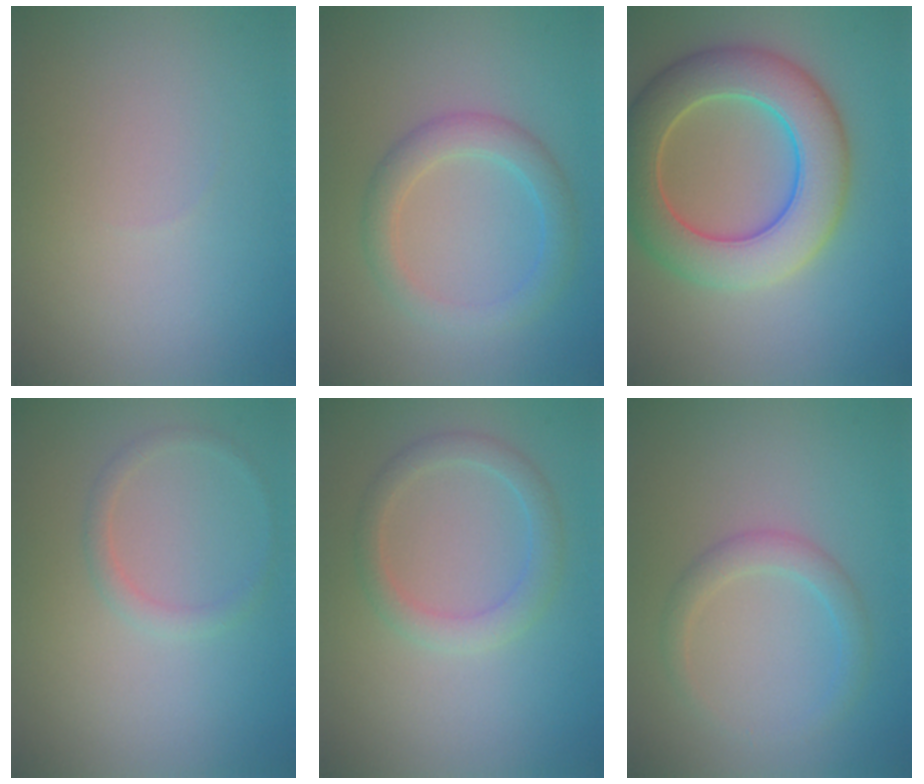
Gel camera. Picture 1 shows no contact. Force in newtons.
{"total": 3.2, "press": 3.2, "slide": 0.1}
{"total": 8.8, "press": 8.7, "slide": 0.7}
{"total": 1.3, "press": 1.3, "slide": 0.0}
{"total": 2.6, "press": 2.6, "slide": 0.4}
{"total": 2.1, "press": 2.1, "slide": 0.0}